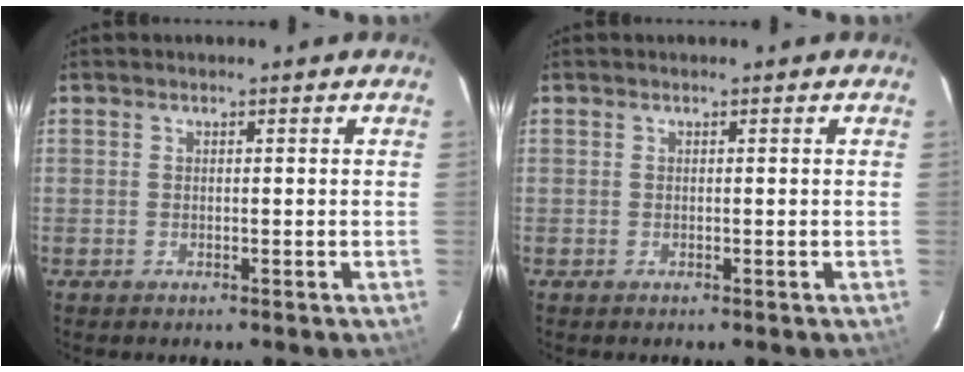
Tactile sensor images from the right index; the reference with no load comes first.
{"total": 0.0}